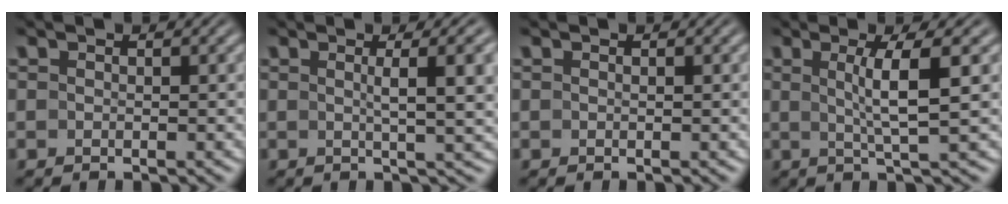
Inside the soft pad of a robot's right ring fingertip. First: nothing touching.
{"total": 3.9, "force": [1.0, -0.4, 3.8], "torque": [-0.045, 0.003, 0.016]}
{"total": 0.0}
{"total": 4.0, "force": [0.8, -0.5, 3.9], "torque": [-0.061, -0.004, 0.019]}